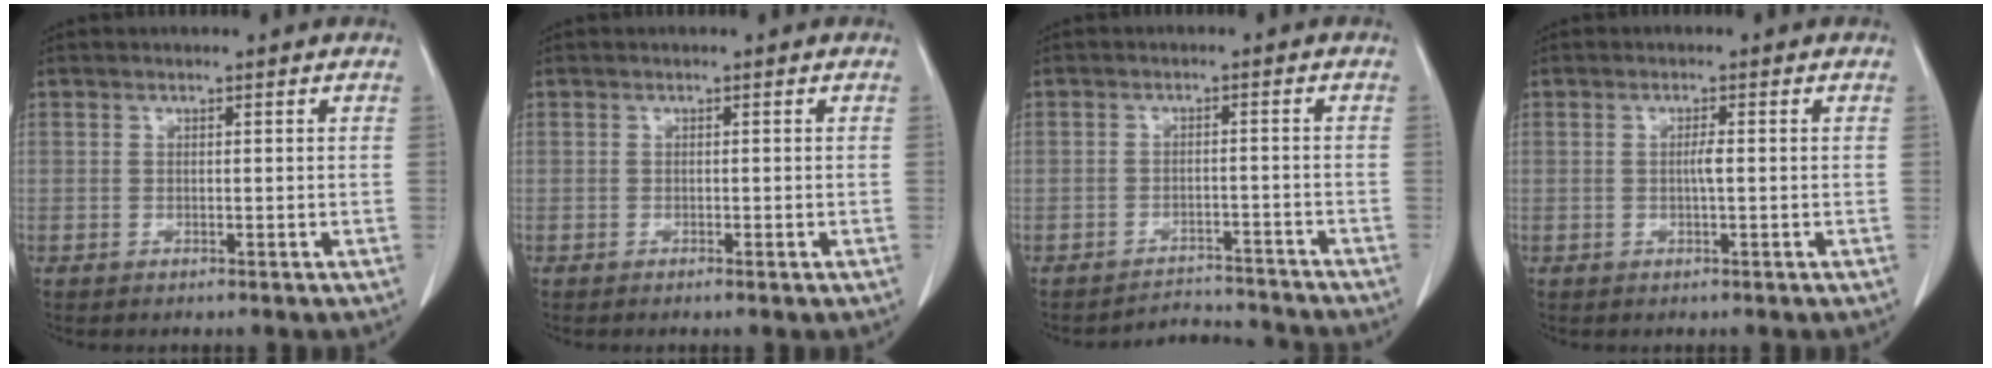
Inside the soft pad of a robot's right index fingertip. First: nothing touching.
{"total": 0.5, "force": [-0.4, 0.0, 0.4], "torque": [-0.010, 0.000, -0.004]}
{"total": 5.0, "force": [-4.8, 0.7, -1.3], "torque": [0.023, 0.020, -0.068]}
{"total": 1.5, "force": [-0.1, 0.0, 1.5], "torque": [-0.028, 0.000, -0.001]}